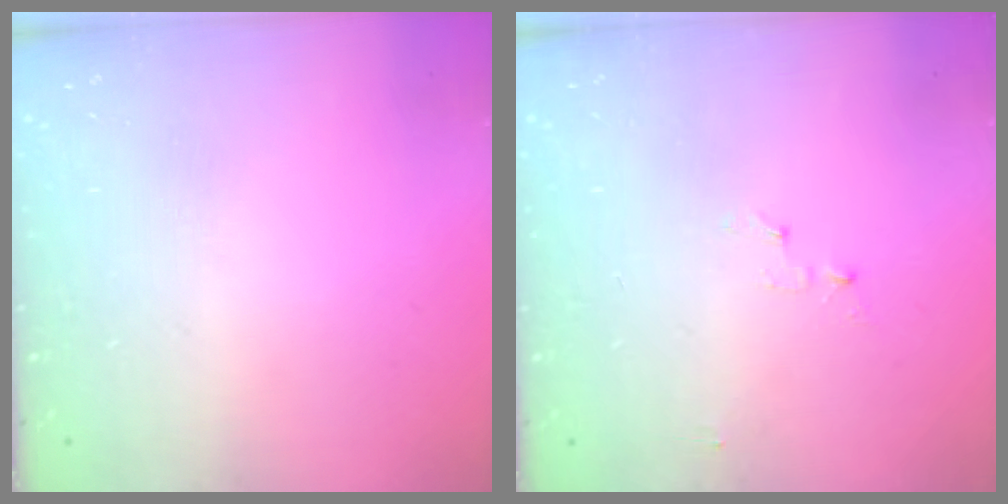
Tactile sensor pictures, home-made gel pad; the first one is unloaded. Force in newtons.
{"total": 2.8, "press": 2.8, "slide": 0.3}